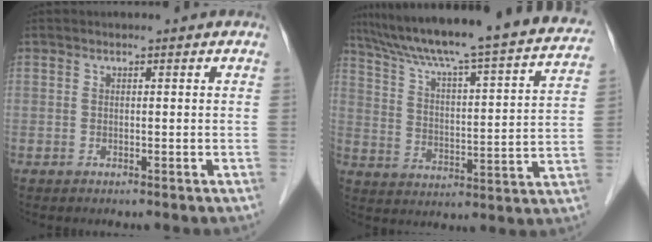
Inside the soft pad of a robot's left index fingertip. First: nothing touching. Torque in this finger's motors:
{"motor_torque": [0.16, -0.46, 0.51, 0.10]}